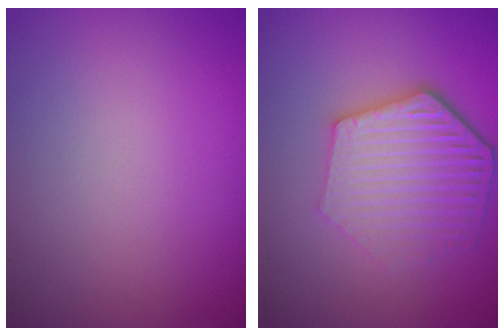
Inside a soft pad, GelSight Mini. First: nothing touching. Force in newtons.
{"total": 6.0, "press": 4.5, "slide": 3.9}